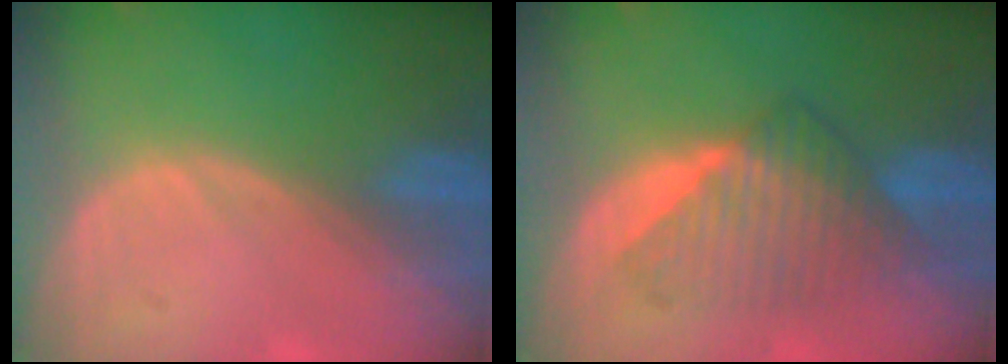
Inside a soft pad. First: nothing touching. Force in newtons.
{"total": 7.1, "press": 7.1, "slide": 0.2}